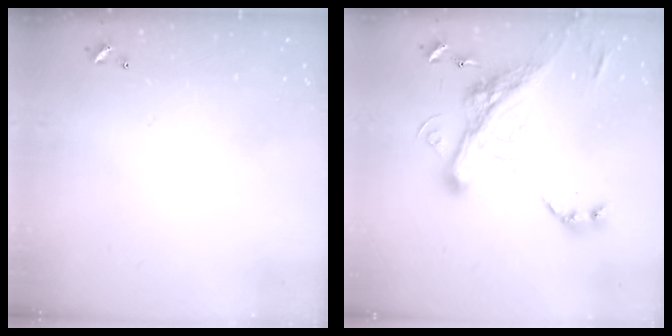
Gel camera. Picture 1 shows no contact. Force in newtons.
{"total": 10.6, "press": 10.4, "slide": 2.2}